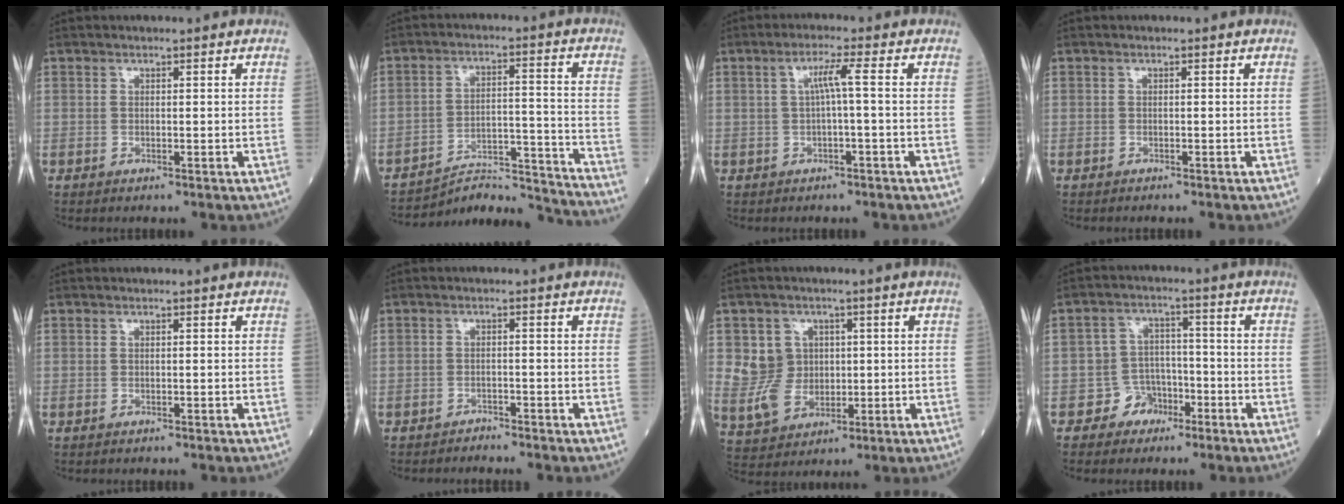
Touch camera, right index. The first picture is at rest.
{"total": 15.4, "force": [-15.2, -1.1, 1.8], "torque": [-0.021, 0.025, -0.227]}
{"total": 3.2, "force": [0.1, -0.5, 3.2], "torque": [-0.060, 0.009, 0.003]}
{"total": 0.6, "force": [-0.5, 0.0, 0.3], "torque": [-0.005, -0.001, -0.011]}
{"total": 0.0}
{"total": 1.7, "force": [-1.6, -0.2, -0.5], "torque": [0.012, -0.007, -0.027]}
{"total": 7.2, "force": [1.1, 6.6, 2.6], "torque": [-0.058, 0.014, 0.031]}
{"total": 4.8, "force": [-2.8, 3.9, 0.3], "torque": [0.004, 0.019, -0.046]}